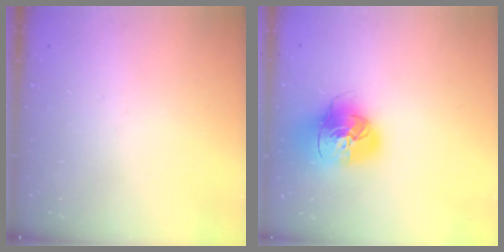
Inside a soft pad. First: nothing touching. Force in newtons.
{"total": 17.5, "press": 17.3, "slide": 2.6}